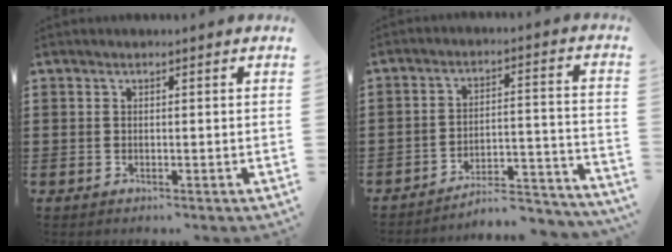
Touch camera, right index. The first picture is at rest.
{"total": 5.9, "force": [-5.6, 0.5, 1.7], "torque": [-0.027, 0.001, -0.112]}